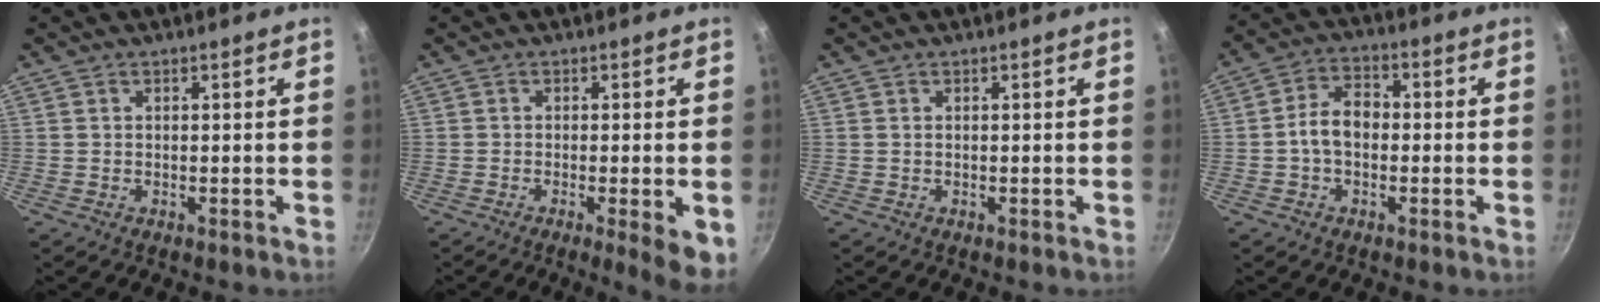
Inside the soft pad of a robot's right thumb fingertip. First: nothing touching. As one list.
[{"total": 6.6, "force": [-2.0, 1.2, 6.2], "torque": [-0.078, 0.000, -0.025]}, {"total": 0.0}, {"total": 6.8, "force": [-0.8, 4.7, 4.9], "torque": [-0.066, 0.027, -0.024]}]